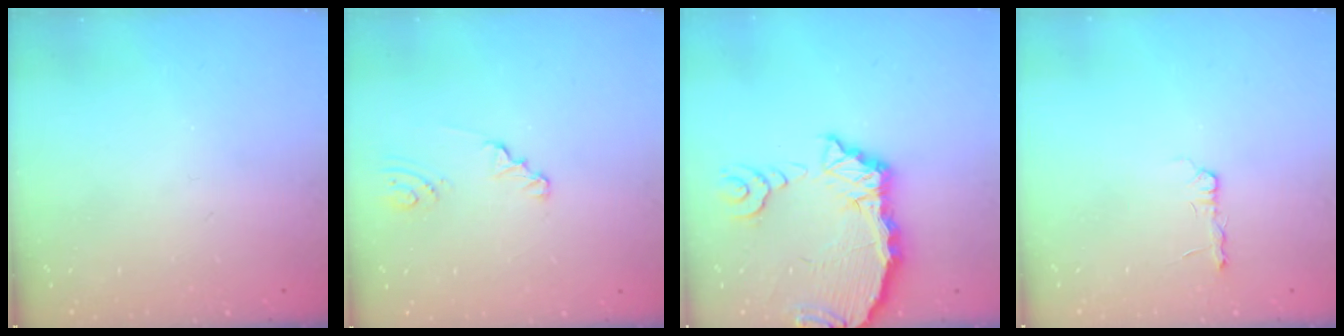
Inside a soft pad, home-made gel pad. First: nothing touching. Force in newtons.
{"total": 1.9, "press": 1.9, "slide": 0.3}
{"total": 11.4, "press": 11.3, "slide": 1.4}
{"total": 2.7, "press": 2.7, "slide": 0.4}